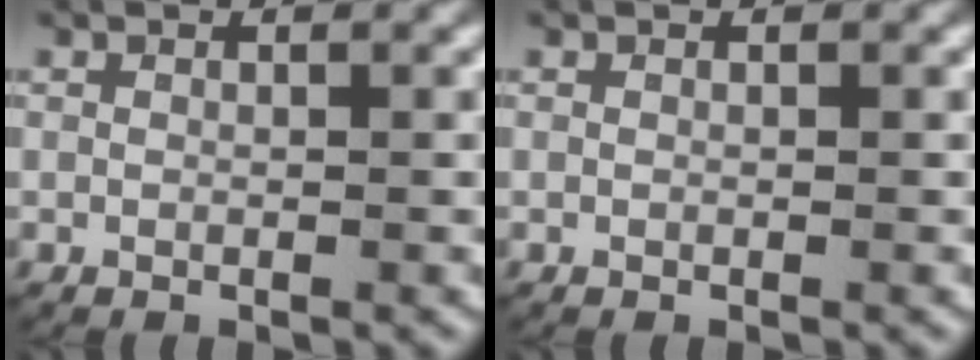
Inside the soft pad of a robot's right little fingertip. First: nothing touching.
{"total": 0.0}